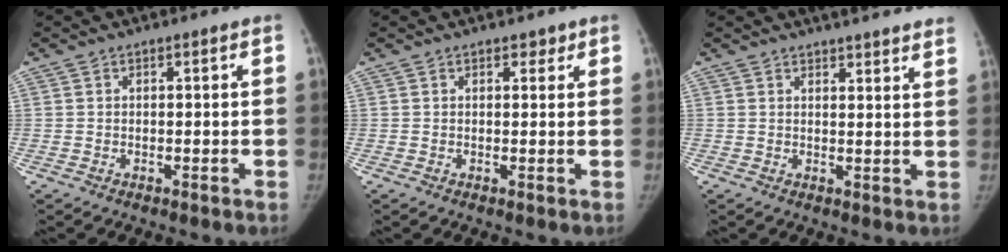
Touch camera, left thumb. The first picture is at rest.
{"total": 1.6, "force": [1.1, 0.9, 0.7], "torque": [0.003, -0.005, 0.012]}
{"total": 11.1, "force": [9.7, 2.0, 4.9], "torque": [-0.034, -0.023, 0.108]}